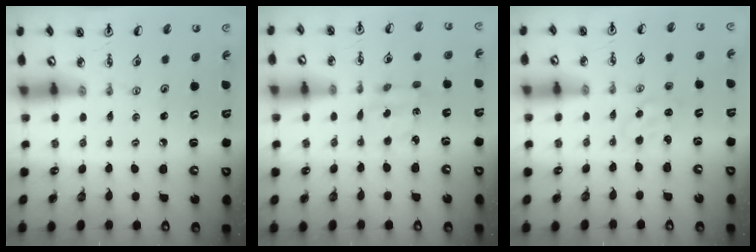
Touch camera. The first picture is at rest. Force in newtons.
{"total": 3.7, "press": 3.7, "slide": 0.6}
{"total": 1.2, "press": 1.1, "slide": 0.2}